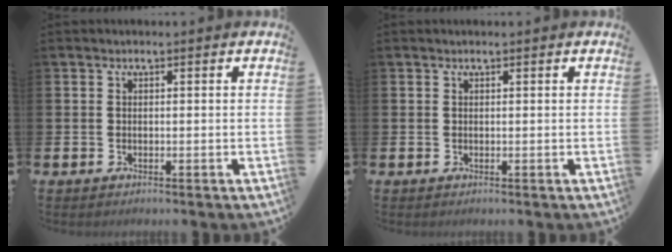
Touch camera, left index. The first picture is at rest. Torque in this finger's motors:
{"motor_torque": [0.47, -0.93, 0.01, 0.03]}